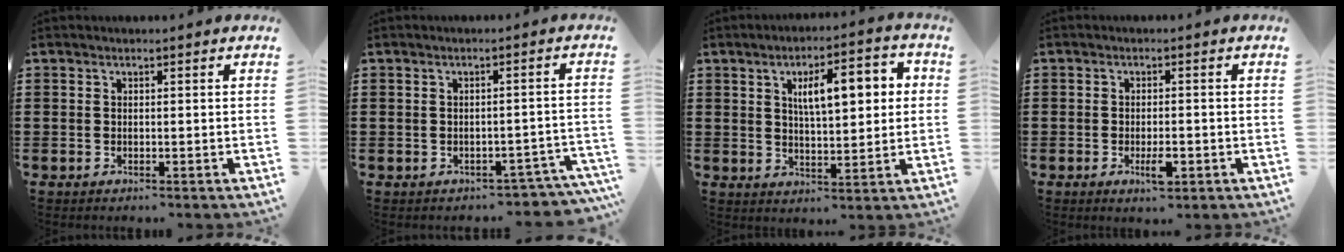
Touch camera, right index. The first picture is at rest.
{"total": 2.2, "force": [-2.1, 0.6, 0.1], "torque": [-0.008, 0.003, -0.046]}
{"total": 8.4, "force": [2.5, 3.1, 7.4], "torque": [-0.123, 0.001, 0.034]}
{"total": 3.1, "force": [-1.2, 1.1, 2.7], "torque": [-0.051, -0.002, -0.022]}